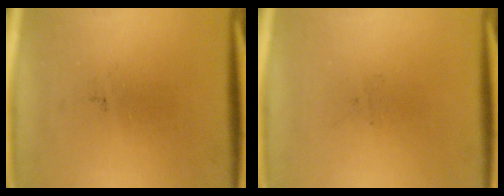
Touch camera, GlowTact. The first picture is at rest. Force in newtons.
{"total": 0.0}